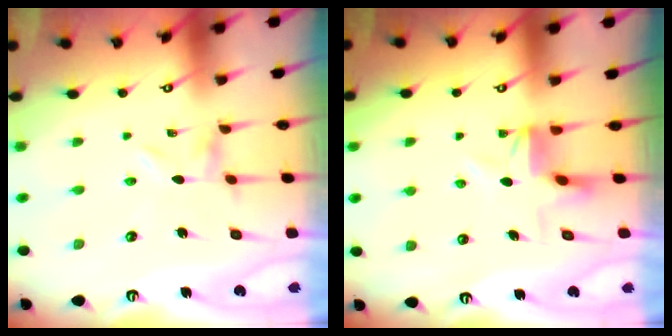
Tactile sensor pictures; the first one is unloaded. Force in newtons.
{"total": 3.9, "press": 3.9, "slide": 0.4}